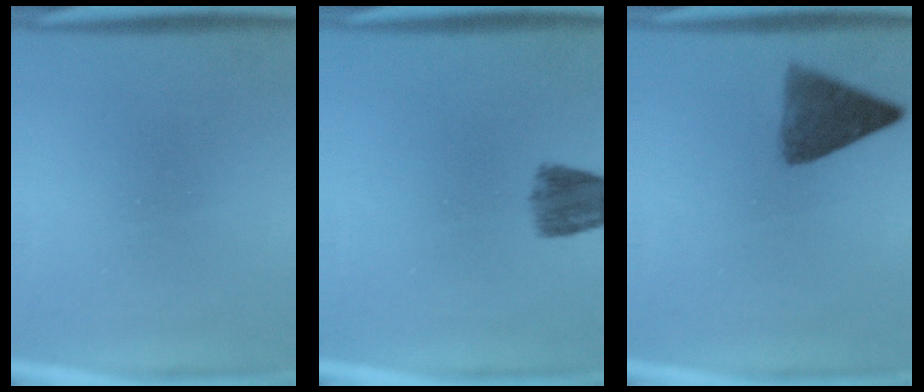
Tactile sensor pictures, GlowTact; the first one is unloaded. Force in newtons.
{"total": 5.3}
{"total": 7.7}